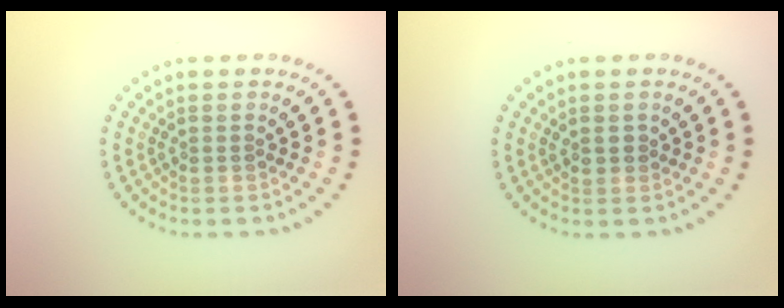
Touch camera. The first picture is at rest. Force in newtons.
{"total": 0.8, "press": 0.8, "slide": 0.3}